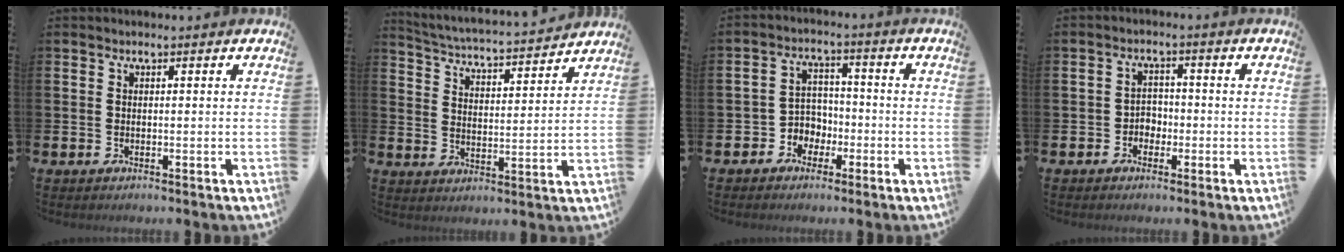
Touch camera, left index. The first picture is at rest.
{"total": 4.3, "force": [4.3, 0.2, 0.7], "torque": [-0.036, -0.043, 0.068]}
{"total": 3.9, "force": [-1.6, 3.5, 0.5], "torque": [-0.027, 0.001, -0.039]}
{"total": 2.6, "force": [-1.4, 2.0, 0.7], "torque": [-0.014, 0.007, -0.035]}